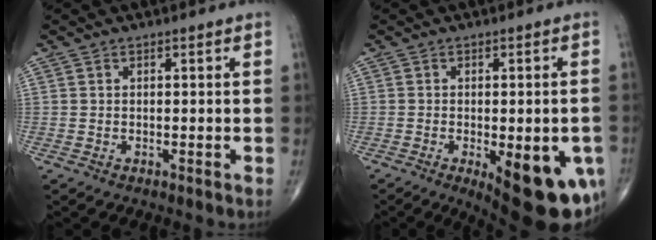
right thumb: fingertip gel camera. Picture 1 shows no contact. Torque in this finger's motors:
{"motor_torque": [2.24, 2.16, 0.98, -1.09, 0.34]}